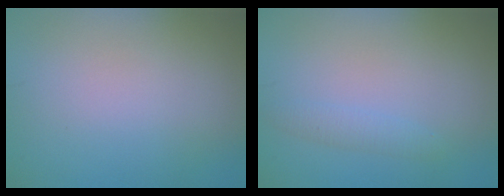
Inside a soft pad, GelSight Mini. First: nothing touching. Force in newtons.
{"total": 1.4, "press": 1.4, "slide": 0.1}